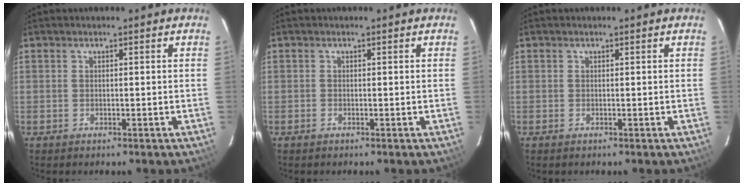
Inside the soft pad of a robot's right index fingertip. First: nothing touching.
{"total": 0.0}
{"total": 0.0}